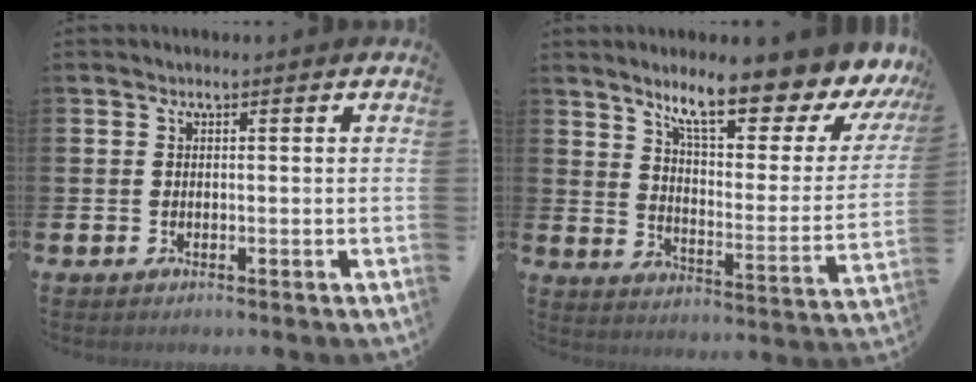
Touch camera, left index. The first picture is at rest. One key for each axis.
{"total": 11.7, "fx": 9.3, "fy": 2.2, "fz": 6.7, "tx": -0.132, "ty": -0.068, "tz": 0.149}